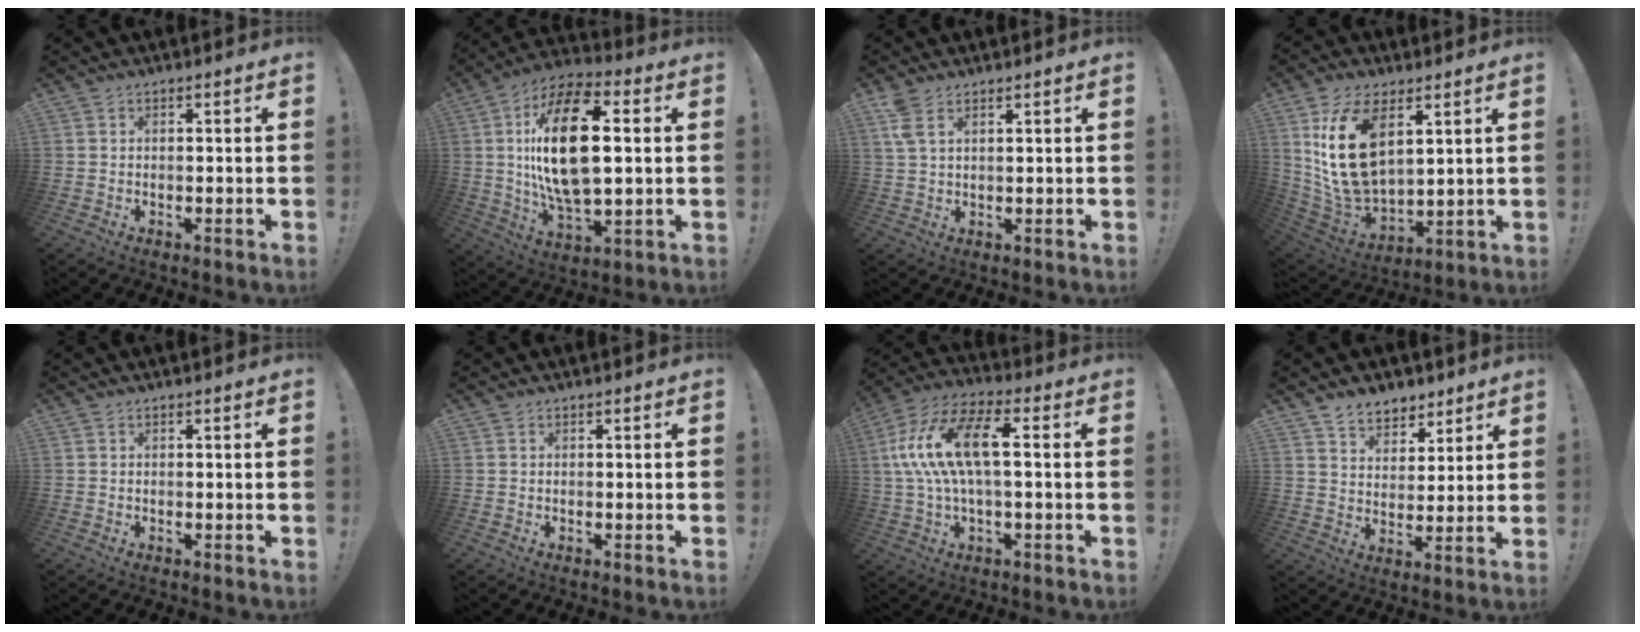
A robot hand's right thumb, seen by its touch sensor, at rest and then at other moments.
{"total": 23.2, "force": [3.2, 11.5, 19.9], "torque": [-0.370, -0.003, 0.043]}
{"total": 5.1, "force": [3.2, 1.9, 3.6], "torque": [-0.065, -0.011, 0.061]}
{"total": 19.1, "force": [7.3, 11.4, 13.5], "torque": [-0.283, -0.036, 0.131]}
{"total": 0.0}
{"total": 0.0}
{"total": 16.7, "force": [2.0, 6.9, 15.1], "torque": [-0.297, 0.008, 0.028]}
{"total": 7.8, "force": [6.0, 4.7, 1.5], "torque": [-0.027, -0.042, 0.118]}